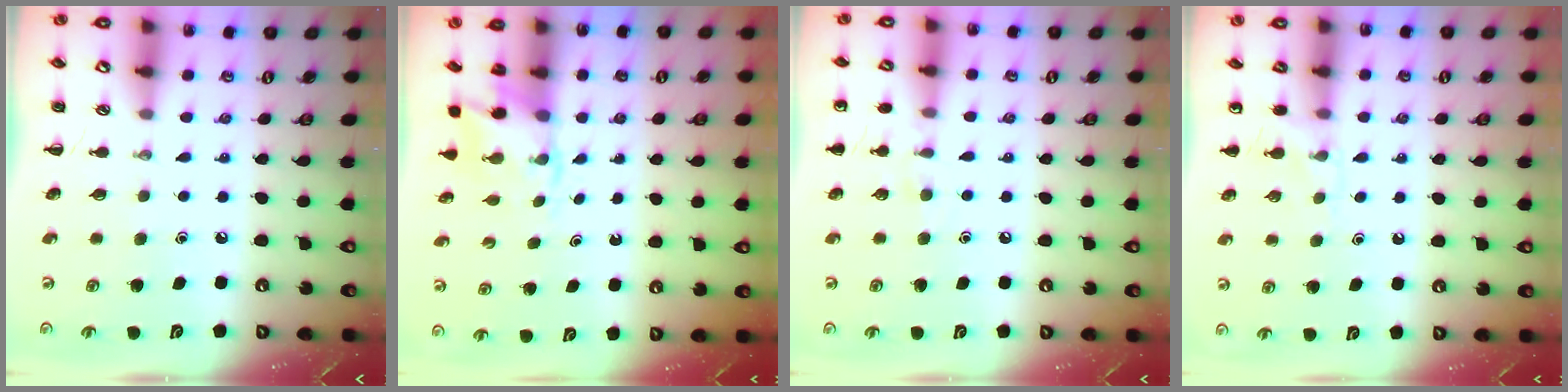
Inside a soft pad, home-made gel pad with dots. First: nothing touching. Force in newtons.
{"total": 2.8, "press": 2.6, "slide": 1.0}
{"total": 7.0, "press": 6.7, "slide": 2.0}
{"total": 5.9, "press": 5.5, "slide": 2.1}